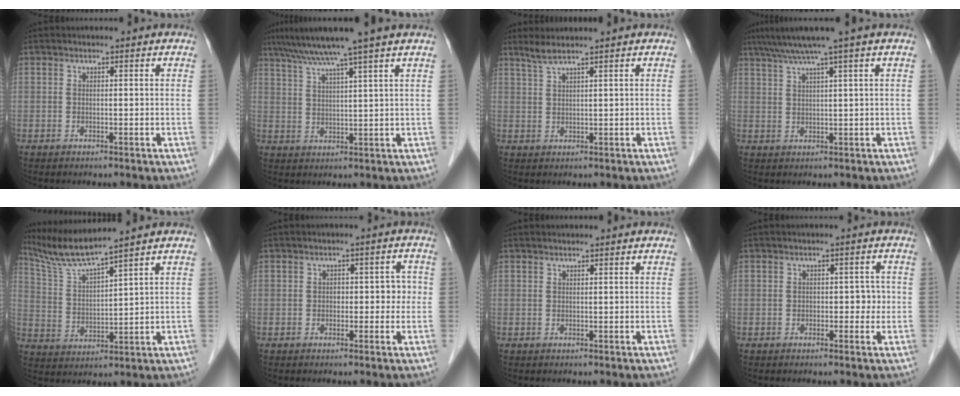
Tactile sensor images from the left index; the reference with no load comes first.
{"total": 9.3, "force": [7.2, -2.0, 5.5], "torque": [-0.092, 0.017, 0.112]}
{"total": 3.0, "force": [2.4, -0.7, 1.6], "torque": [-0.037, 0.009, 0.053]}
{"total": 6.1, "force": [4.2, -1.6, 4.1], "torque": [-0.070, 0.021, 0.076]}
{"total": 8.2, "force": [7.3, -1.8, 3.2], "torque": [-0.073, -0.001, 0.151]}
{"total": 3.6, "force": [-0.2, 2.4, 2.7], "torque": [-0.024, 0.024, -0.002]}
{"total": 0.8, "force": [0.7, -0.1, 0.3], "torque": [-0.009, 0.011, 0.017]}
{"total": 2.8, "force": [-0.2, 1.9, 2.1], "torque": [-0.016, 0.017, -0.003]}